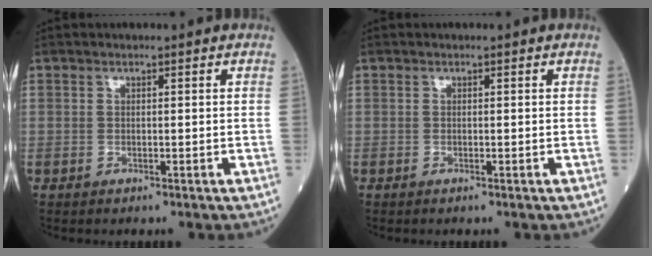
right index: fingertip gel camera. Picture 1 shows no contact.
{"total": 0.0}